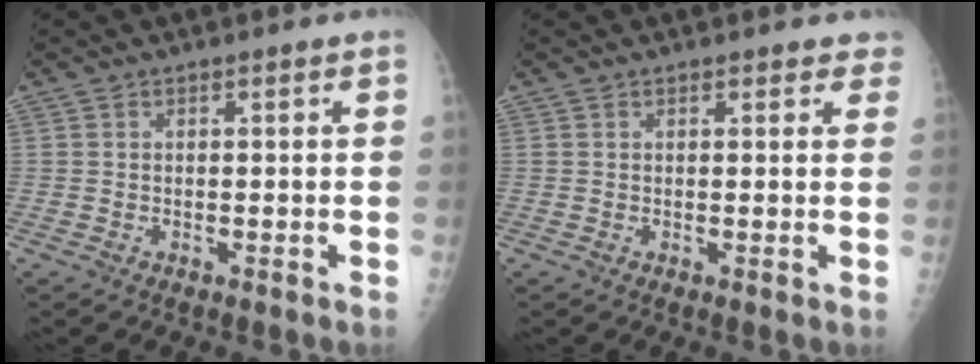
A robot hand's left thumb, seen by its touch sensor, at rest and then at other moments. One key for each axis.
{"total": 2.7, "fx": 2.3, "fy": 1.3, "fz": 0.7, "tx": 0.028, "ty": -0.005, "tz": 0.013}